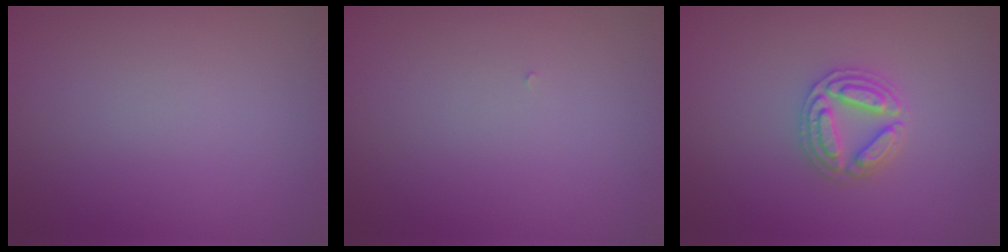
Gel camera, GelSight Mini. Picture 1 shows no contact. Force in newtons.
{"total": 0.0}
{"total": 2.9, "press": 2.9, "slide": 0.5}